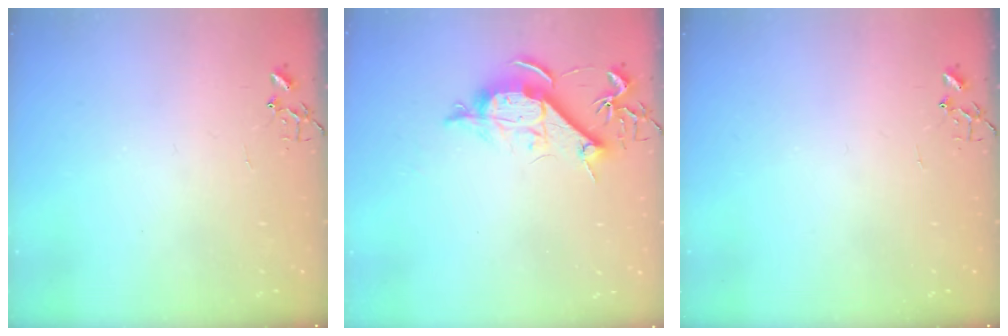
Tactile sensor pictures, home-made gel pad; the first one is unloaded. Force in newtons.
{"total": 10.4, "press": 10.4, "slide": 1.1}
{"total": 0.0}